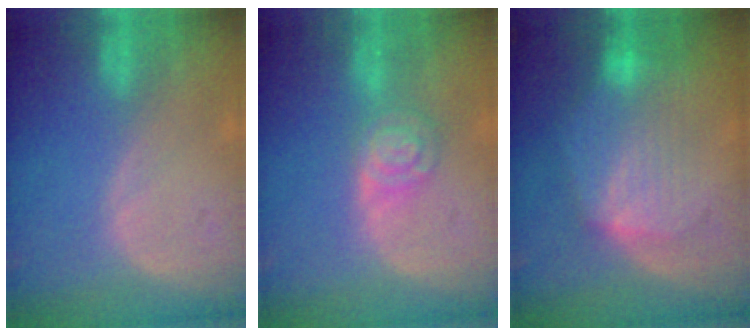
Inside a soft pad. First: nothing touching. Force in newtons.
{"total": 5.3, "press": 4.6, "slide": 2.6}
{"total": 8.4, "press": 7.9, "slide": 2.8}